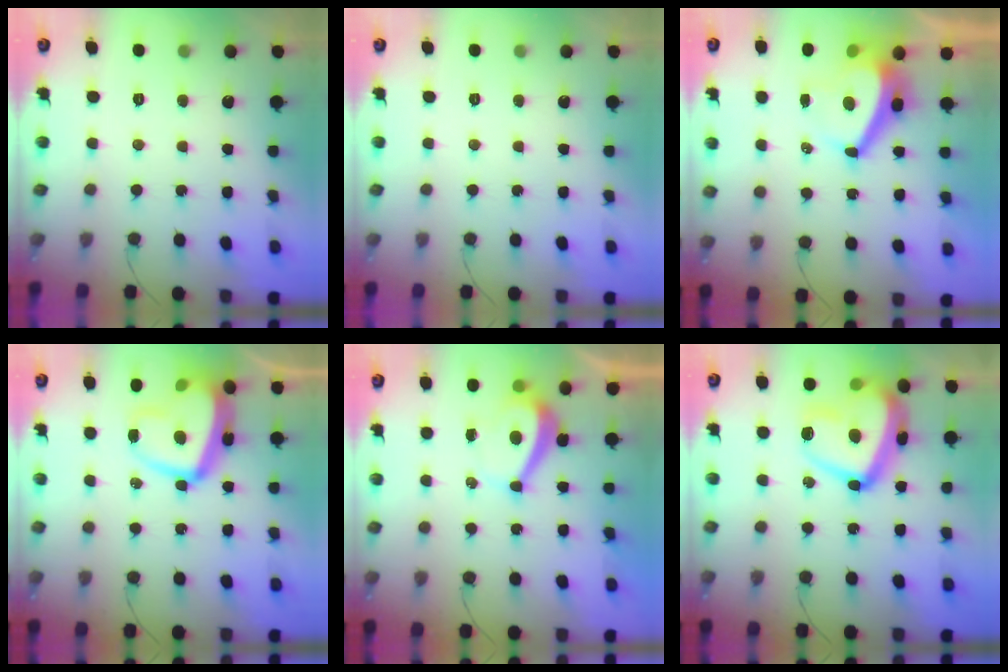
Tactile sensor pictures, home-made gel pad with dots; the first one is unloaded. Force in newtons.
{"total": 0.0}
{"total": 8.2, "press": 8.2, "slide": 0.8}
{"total": 17.4, "press": 17.3, "slide": 1.7}
{"total": 4.4, "press": 4.3, "slide": 0.6}
{"total": 21.1, "press": 21.0, "slide": 1.9}